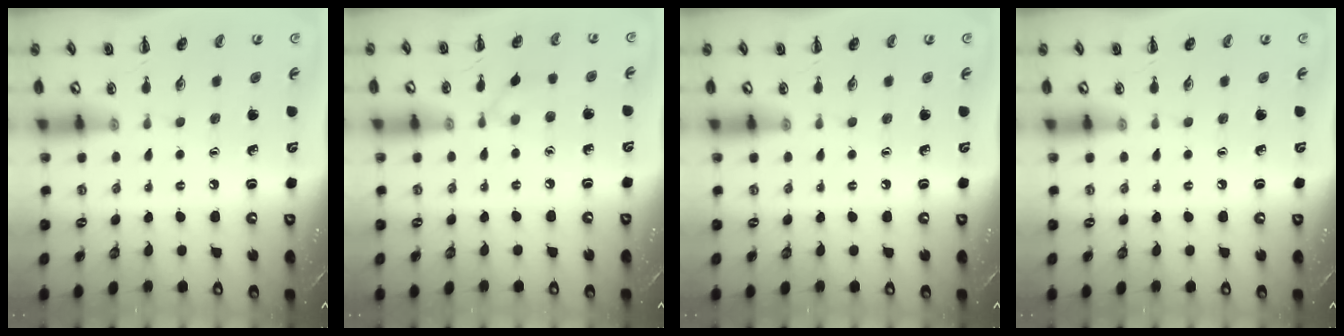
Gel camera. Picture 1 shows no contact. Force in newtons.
{"total": 3.6, "press": 3.3, "slide": 1.5}
{"total": 0.0}
{"total": 0.0}